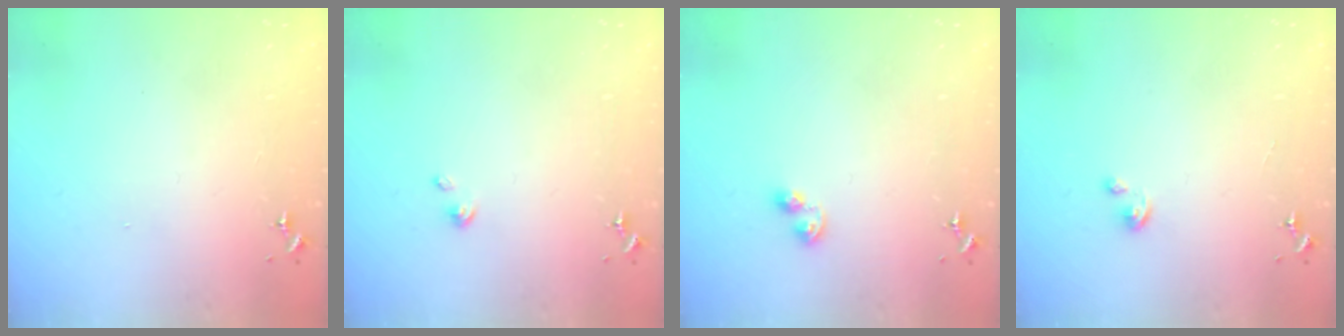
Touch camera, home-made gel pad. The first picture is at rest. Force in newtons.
{"total": 2.9, "press": 2.9, "slide": 0.2}
{"total": 3.7, "press": 3.7, "slide": 0.5}
{"total": 1.4, "press": 1.4, "slide": 0.1}